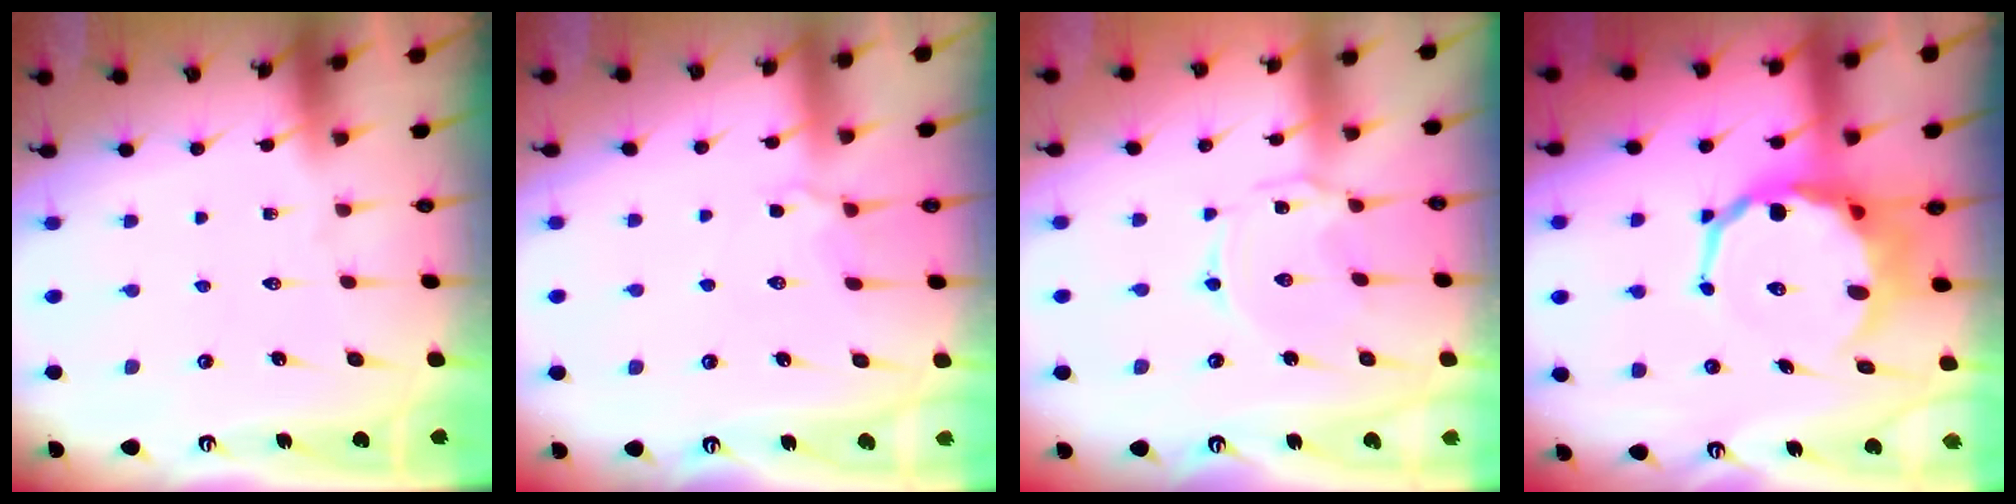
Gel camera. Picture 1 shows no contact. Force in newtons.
{"total": 4.0, "press": 3.8, "slide": 1.2}
{"total": 1.2, "press": 1.1, "slide": 0.4}
{"total": 10.6, "press": 10.4, "slide": 2.3}